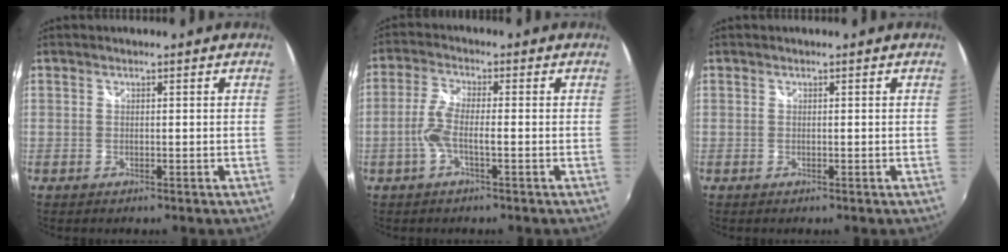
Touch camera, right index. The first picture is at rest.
{"total": 5.2, "force": [-1.5, 0.9, 4.9], "torque": [-0.111, 0.004, -0.032]}
{"total": 0.0}